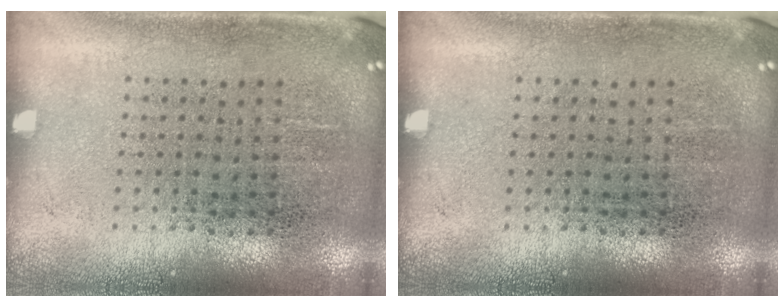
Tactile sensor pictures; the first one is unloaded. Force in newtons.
{"total": 0.0}